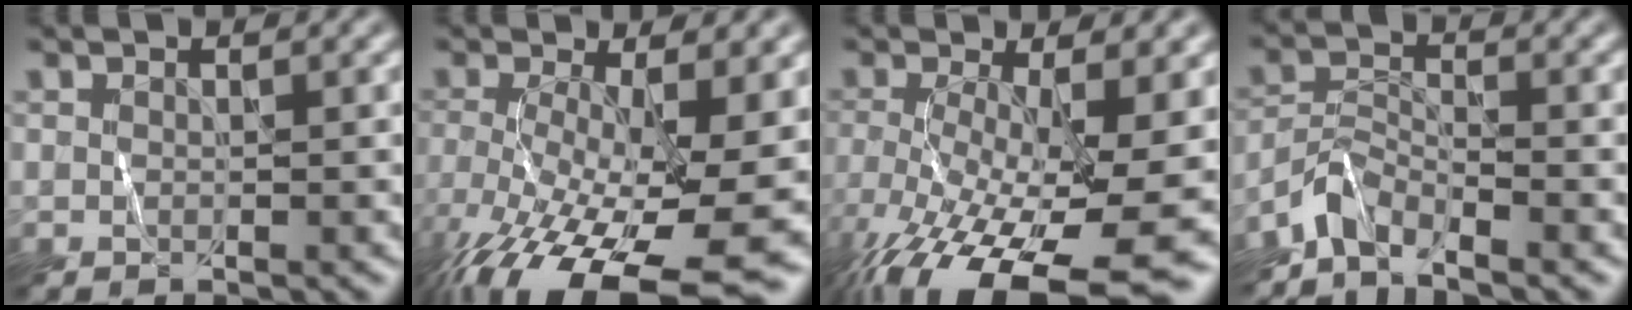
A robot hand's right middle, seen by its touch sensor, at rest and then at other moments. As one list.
[{"total": 14.6, "force": [-6.0, 5.7, 12.0], "torque": [-0.222, -0.031, -0.092]}, {"total": 14.3, "force": [-6.0, 5.6, 11.7], "torque": [-0.219, -0.036, -0.091]}, {"total": 3.2, "force": [-3.0, 0.8, 1.0], "torque": [-0.020, 0.006, -0.069]}]